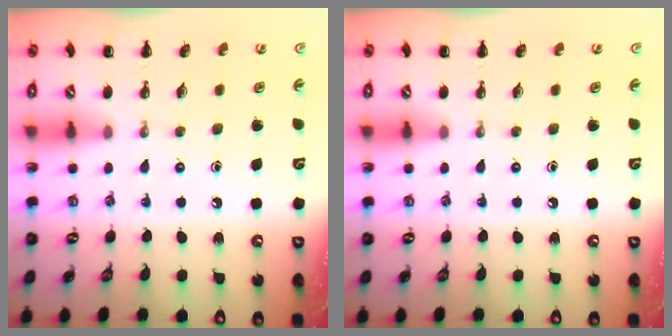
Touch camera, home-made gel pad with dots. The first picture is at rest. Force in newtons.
{"total": 0.0}